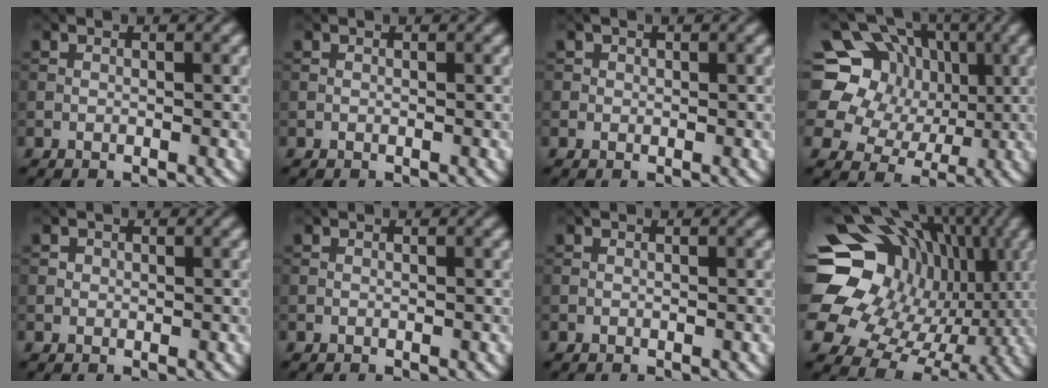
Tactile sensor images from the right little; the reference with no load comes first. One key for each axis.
{"total": 0.0}
{"total": 0.6, "fx": 0.2, "fy": 0.6, "fz": 0.1, "tx": 0.001, "ty": -0.004, "tz": 0.003}
{"total": 13.9, "fx": 3.5, "fy": 12.4, "fz": 5.2, "tx": -0.154, "ty": 0.045, "tz": 0.038}
{"total": 0.6, "fx": 0.2, "fy": 0.6, "fz": 0.1, "tx": -0.001, "ty": -0.003, "tz": 0.003}
{"total": 0.0}
{"total": 0.0}
{"total": 20.6, "fx": 2.8, "fy": 17.5, "fz": 10.5, "tx": -0.200, "ty": 0.027, "tz": 0.039}